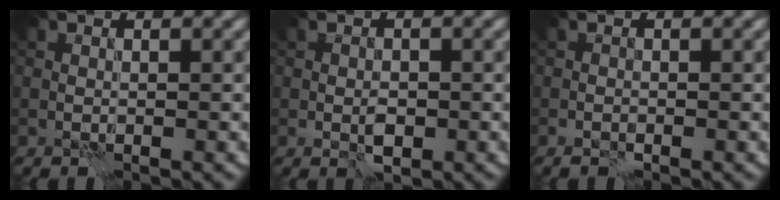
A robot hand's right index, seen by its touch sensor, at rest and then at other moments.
{"total": 2.0, "force": [-0.5, 1.3, 1.4], "torque": [-0.026, -0.002, -0.009]}
{"total": 0.9, "force": [-0.7, 0.5, 0.3], "torque": [-0.005, 0.000, -0.015]}